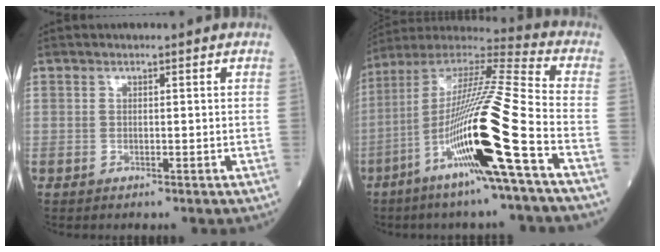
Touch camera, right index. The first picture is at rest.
{"total": 20.9, "force": [-7.8, -0.9, 19.3], "torque": [-0.390, -0.027, -0.157]}